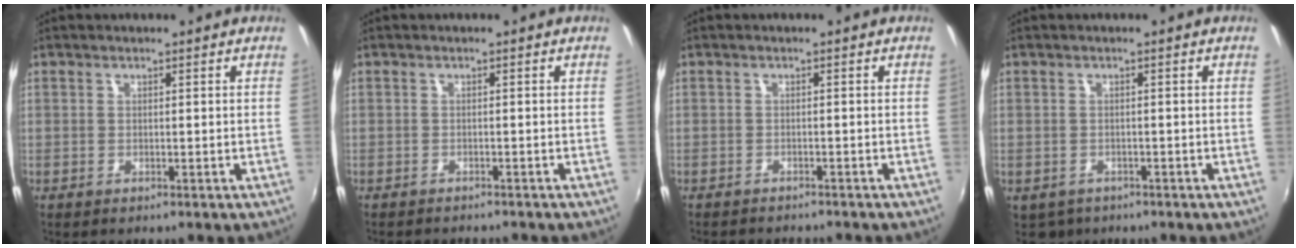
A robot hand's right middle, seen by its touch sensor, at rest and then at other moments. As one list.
[{"total": 3.0, "force": [-2.8, 0.5, 0.9], "torque": [-0.025, -0.014, -0.043]}, {"total": 4.2, "force": [-4.0, 0.7, 1.2], "torque": [-0.035, -0.014, -0.059]}, {"total": 2.8, "force": [-1.5, 2.2, 0.9], "torque": [-0.023, -0.008, -0.017]}]